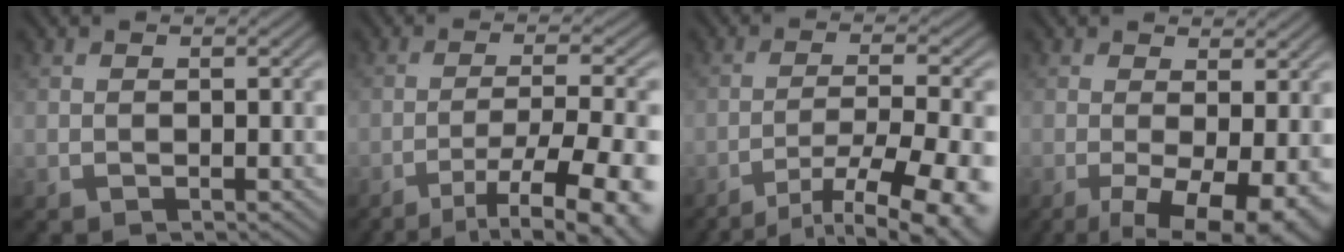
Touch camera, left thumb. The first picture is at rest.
{"total": 11.9, "force": [-7.2, 2.4, 9.1], "torque": [-0.143, -0.009, -0.095]}
{"total": 13.0, "force": [-8.9, 2.7, 9.1], "torque": [-0.156, -0.020, -0.119]}
{"total": 9.0, "force": [-2.7, 3.0, 8.0], "torque": [-0.134, -0.012, -0.035]}